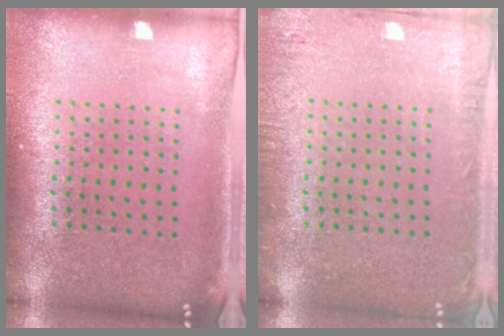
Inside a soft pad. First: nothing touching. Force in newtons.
{"total": 2.2, "press": 2.1, "slide": 0.3}